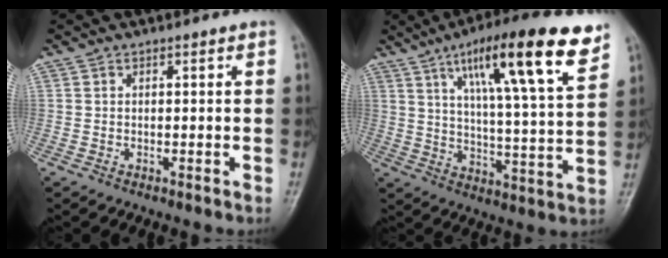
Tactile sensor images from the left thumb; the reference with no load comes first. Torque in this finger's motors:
{"motor_torque": [1.08, 1.06, 1.82, -0.95, 0.42]}